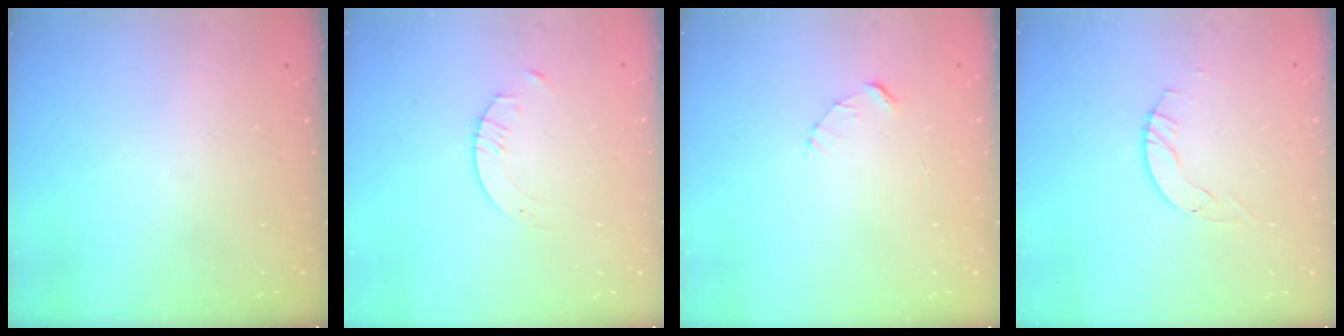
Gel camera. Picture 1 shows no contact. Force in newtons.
{"total": 1.6, "press": 1.6, "slide": 0.2}
{"total": 2.7, "press": 2.7, "slide": 0.3}
{"total": 3.1, "press": 3.1, "slide": 0.4}